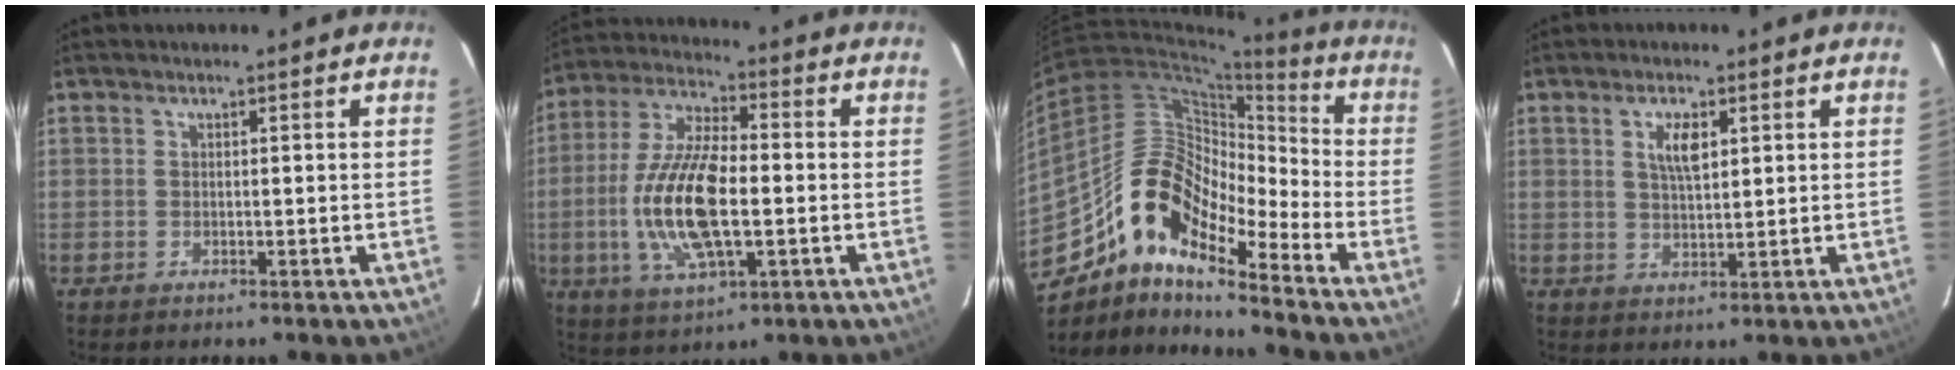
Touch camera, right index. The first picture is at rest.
{"total": 16.1, "force": [-2.5, 6.0, 14.8], "torque": [-0.306, -0.002, -0.048]}
{"total": 15.3, "force": [-10.7, 5.2, 9.6], "torque": [-0.158, 0.012, -0.220]}
{"total": 4.4, "force": [1.7, 1.9, 3.7], "torque": [-0.066, 0.004, 0.032]}